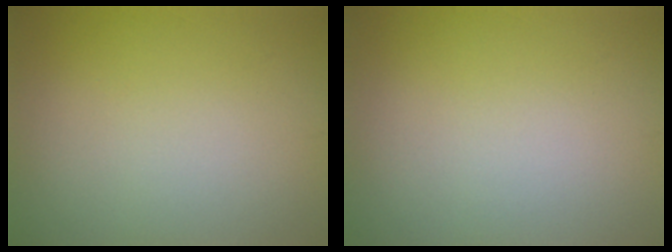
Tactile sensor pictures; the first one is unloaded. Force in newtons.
{"total": 0.0}